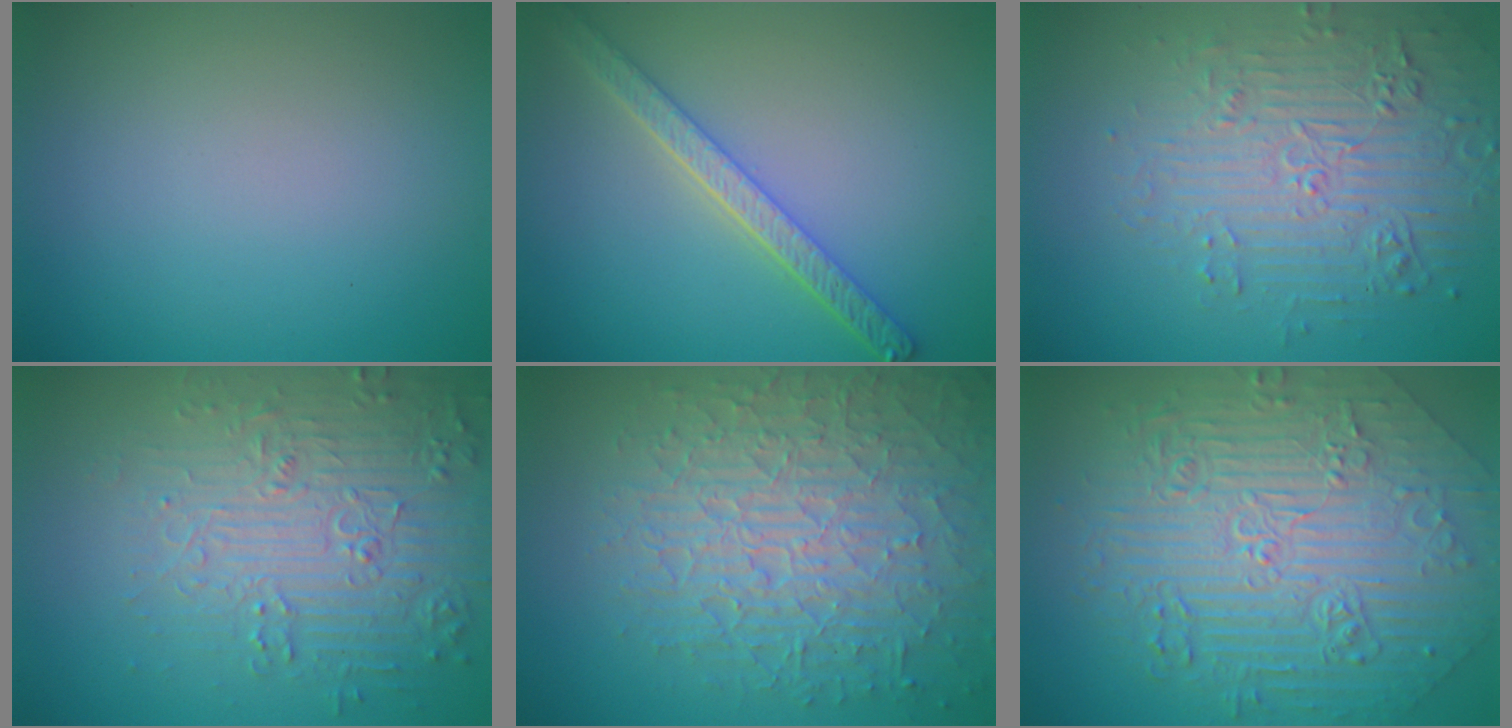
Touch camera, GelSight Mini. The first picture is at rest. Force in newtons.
{"total": 4.1, "press": 3.3, "slide": 2.4}
{"total": 5.1, "press": 4.4, "slide": 2.7}
{"total": 5.5, "press": 5.1, "slide": 2.0}
{"total": 9.4, "press": 6.3, "slide": 7.0}
{"total": 10.5, "press": 7.7, "slide": 7.1}